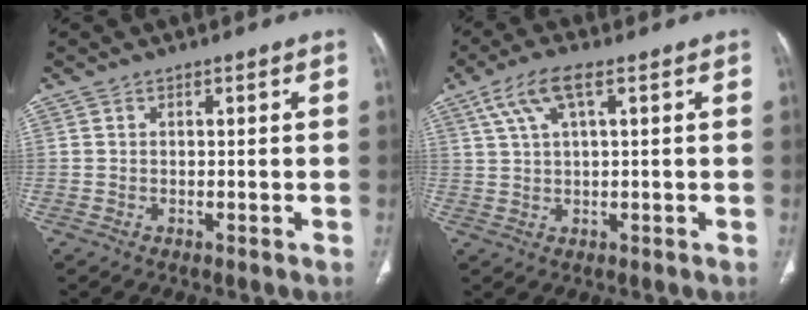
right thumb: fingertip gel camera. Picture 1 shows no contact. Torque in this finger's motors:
{"motor_torque": [-0.48, 0.69, 0.49, -0.28, -0.04]}